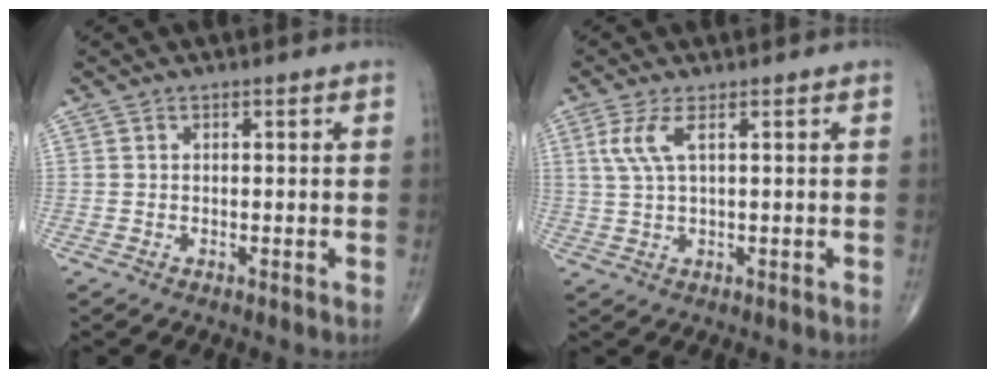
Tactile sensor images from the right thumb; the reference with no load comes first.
{"total": 4.4, "force": [1.6, 1.0, 4.0], "torque": [-0.109, 0.003, 0.040]}